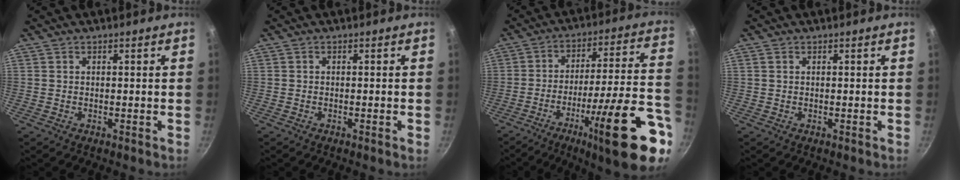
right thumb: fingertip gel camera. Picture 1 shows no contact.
{"total": 0.7, "force": [-0.4, 0.0, 0.6], "torque": [-0.018, 0.004, -0.007]}
{"total": 24.5, "force": [-11.4, 4.6, 21.2], "torque": [-0.271, 0.043, -0.172]}
{"total": 0.6, "force": [0.3, 0.4, 0.3], "torque": [-0.005, 0.002, 0.004]}